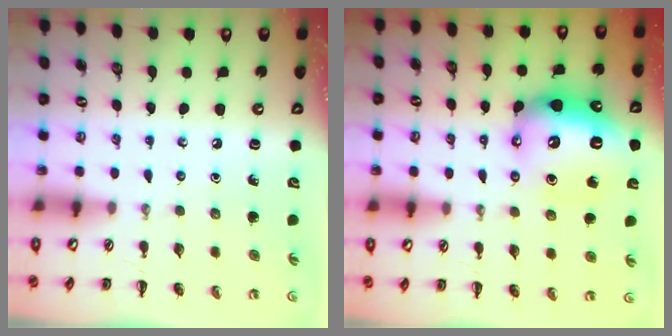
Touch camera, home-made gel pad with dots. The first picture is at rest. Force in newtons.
{"total": 14.1, "press": 14.0, "slide": 1.6}